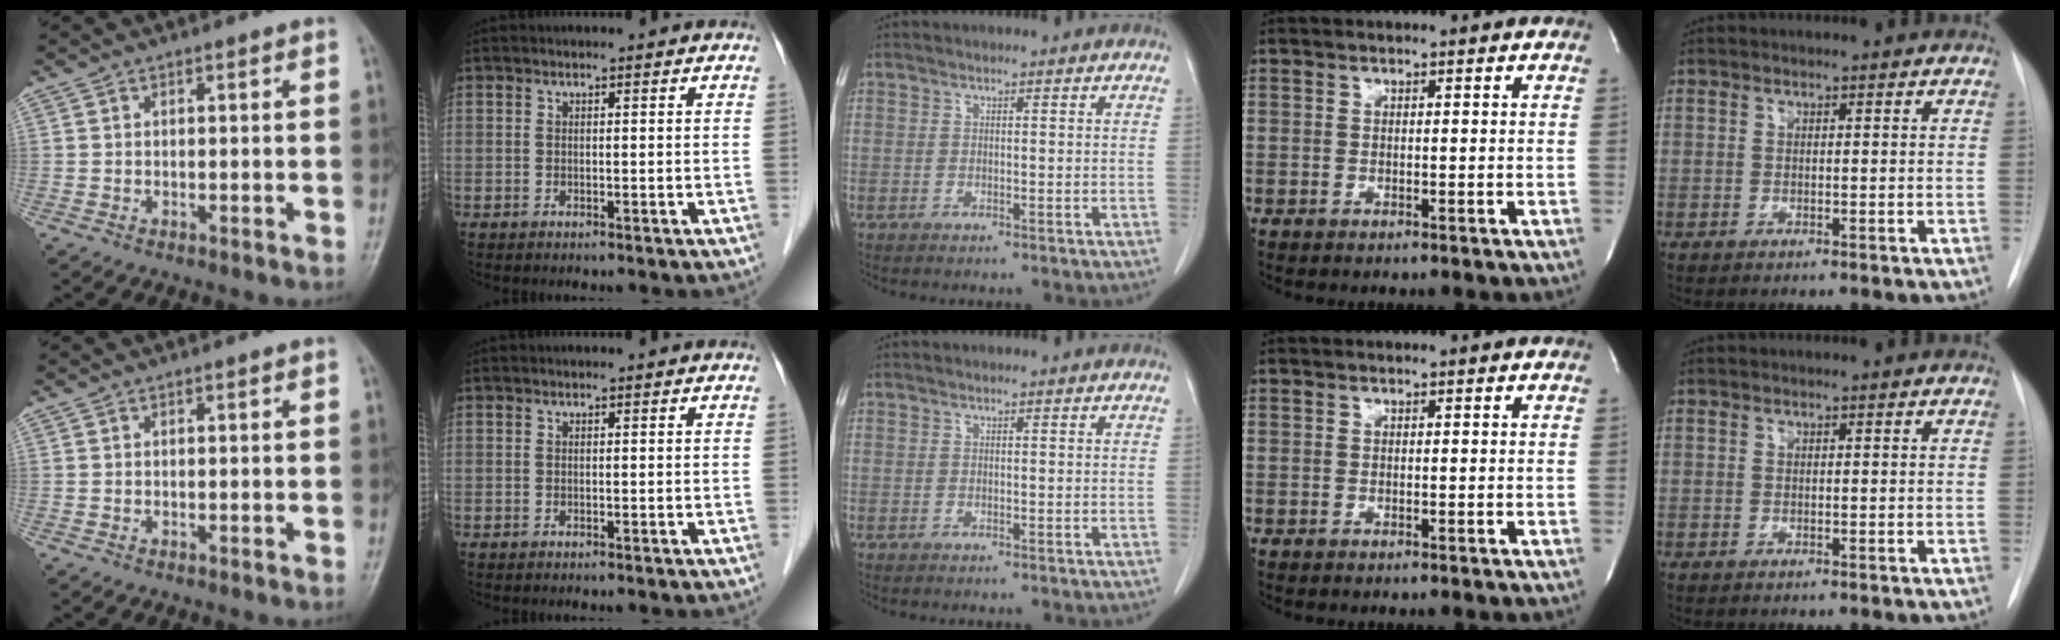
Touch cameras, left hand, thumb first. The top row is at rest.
{}